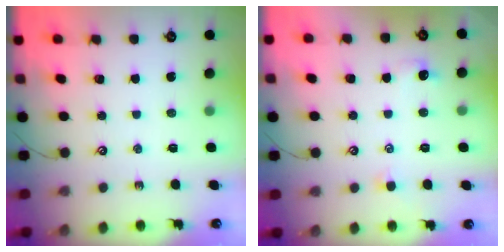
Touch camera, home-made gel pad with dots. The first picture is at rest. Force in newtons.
{"total": 1.4, "press": 1.3, "slide": 0.6}